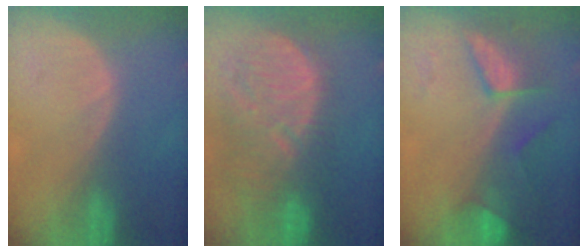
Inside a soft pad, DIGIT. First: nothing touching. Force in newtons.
{"total": 12.8, "press": 11.3, "slide": 6.0}
{"total": 7.4, "press": 6.7, "slide": 3.3}